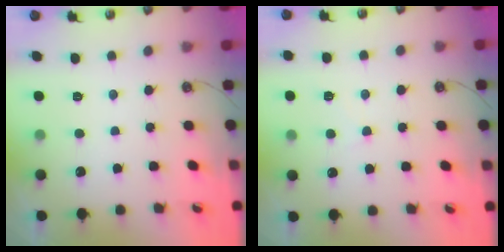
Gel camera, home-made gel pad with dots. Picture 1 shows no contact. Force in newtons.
{"total": 2.6, "press": 2.6, "slide": 0.4}